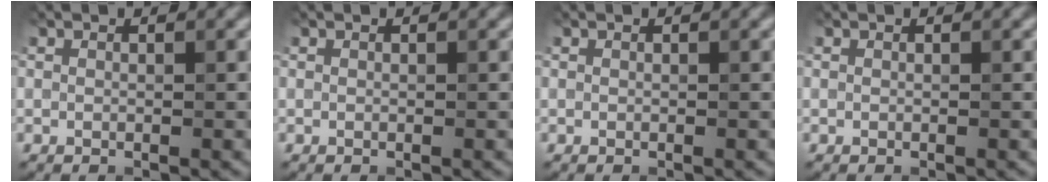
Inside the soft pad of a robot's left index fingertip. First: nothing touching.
{"total": 0.0}
{"total": 0.0}
{"total": 0.0}